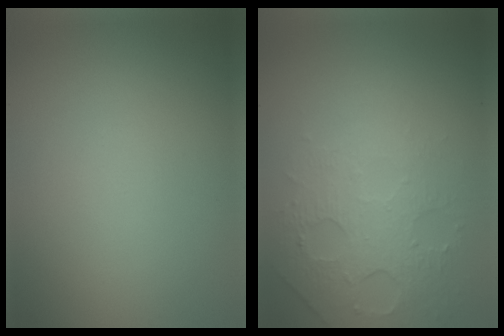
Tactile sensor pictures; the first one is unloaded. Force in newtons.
{"total": 5.0, "press": 3.3, "slide": 3.8}